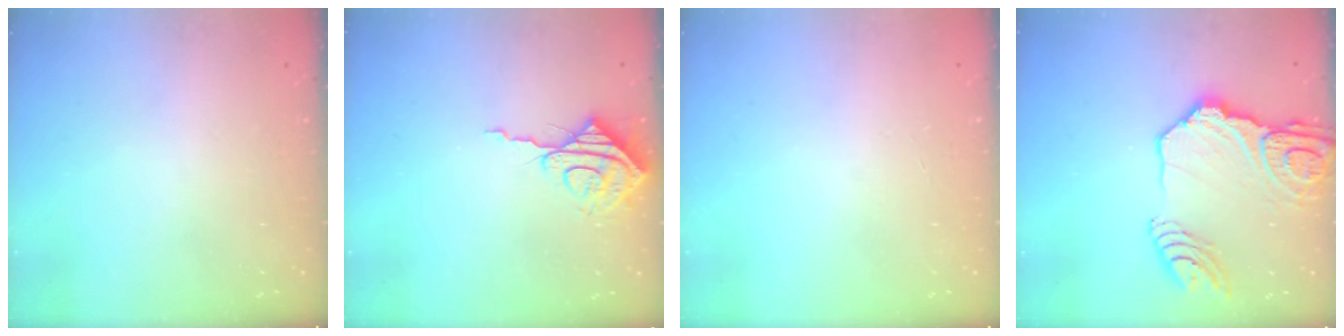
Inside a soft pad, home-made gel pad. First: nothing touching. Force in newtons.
{"total": 8.4, "press": 8.3, "slide": 0.7}
{"total": 2.7, "press": 2.7, "slide": 0.3}
{"total": 20.3, "press": 20.1, "slide": 2.6}